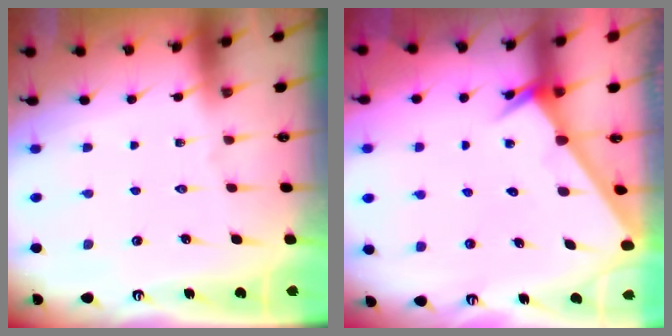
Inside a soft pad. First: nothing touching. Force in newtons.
{"total": 2.6, "press": 2.6, "slide": 0.0}